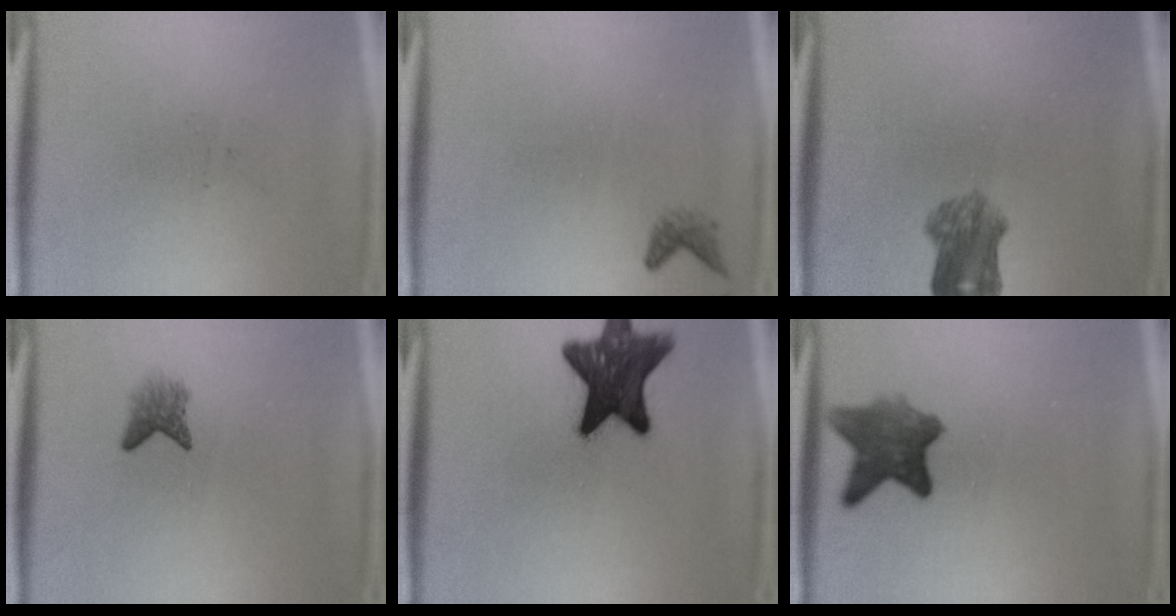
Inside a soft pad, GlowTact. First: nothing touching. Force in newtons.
{"total": 1.3}
{"total": 5.0}
{"total": 2.3}
{"total": 14.4}
{"total": 7.1}